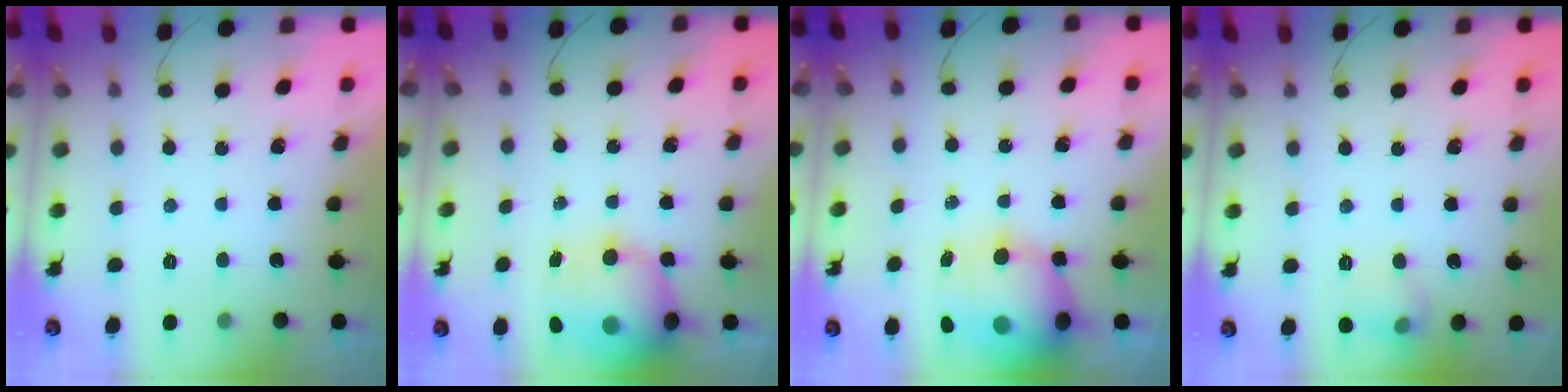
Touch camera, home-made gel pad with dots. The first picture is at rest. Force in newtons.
{"total": 15.6, "press": 15.2, "slide": 3.5}
{"total": 14.3, "press": 13.9, "slide": 3.3}
{"total": 7.0, "press": 6.9, "slide": 1.3}